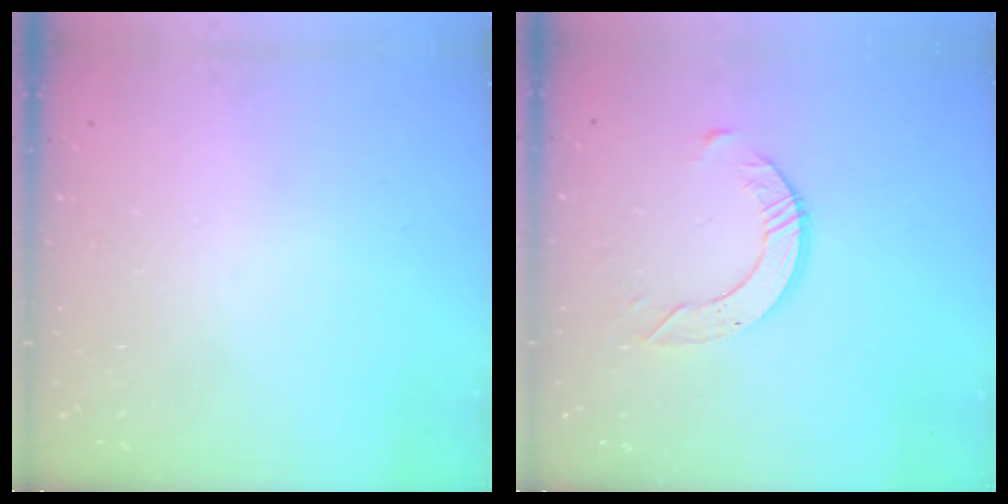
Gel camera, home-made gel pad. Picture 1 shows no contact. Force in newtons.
{"total": 6.4, "press": 6.4, "slide": 0.6}